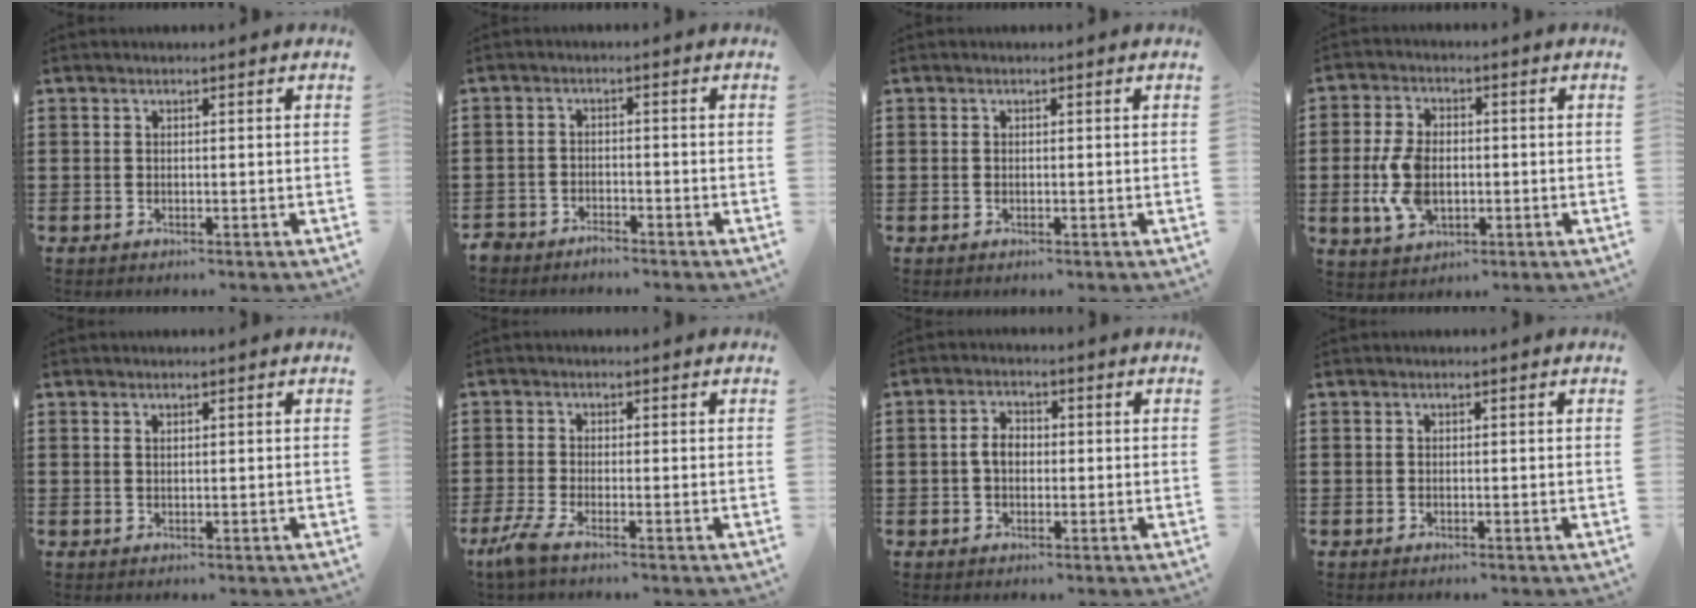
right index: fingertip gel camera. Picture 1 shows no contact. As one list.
[{"total": 2.4, "force": [-2.4, 0.3, 0.0], "torque": [-0.007, 0.002, -0.052]}, {"total": 0.0}, {"total": 7.9, "force": [-1.0, 4.9, 6.1], "torque": [-0.151, 0.000, -0.024]}, {"total": 0.5, "force": [0.4, 0.0, 0.3], "torque": [-0.006, 0.002, 0.008]}, {"total": 2.9, "force": [-1.9, 0.0, 2.2], "torque": [-0.059, -0.016, -0.040]}, {"total": 2.9, "force": [-0.2, 1.7, 2.3], "torque": [-0.052, 0.003, -0.006]}, {"total": 0.0}]